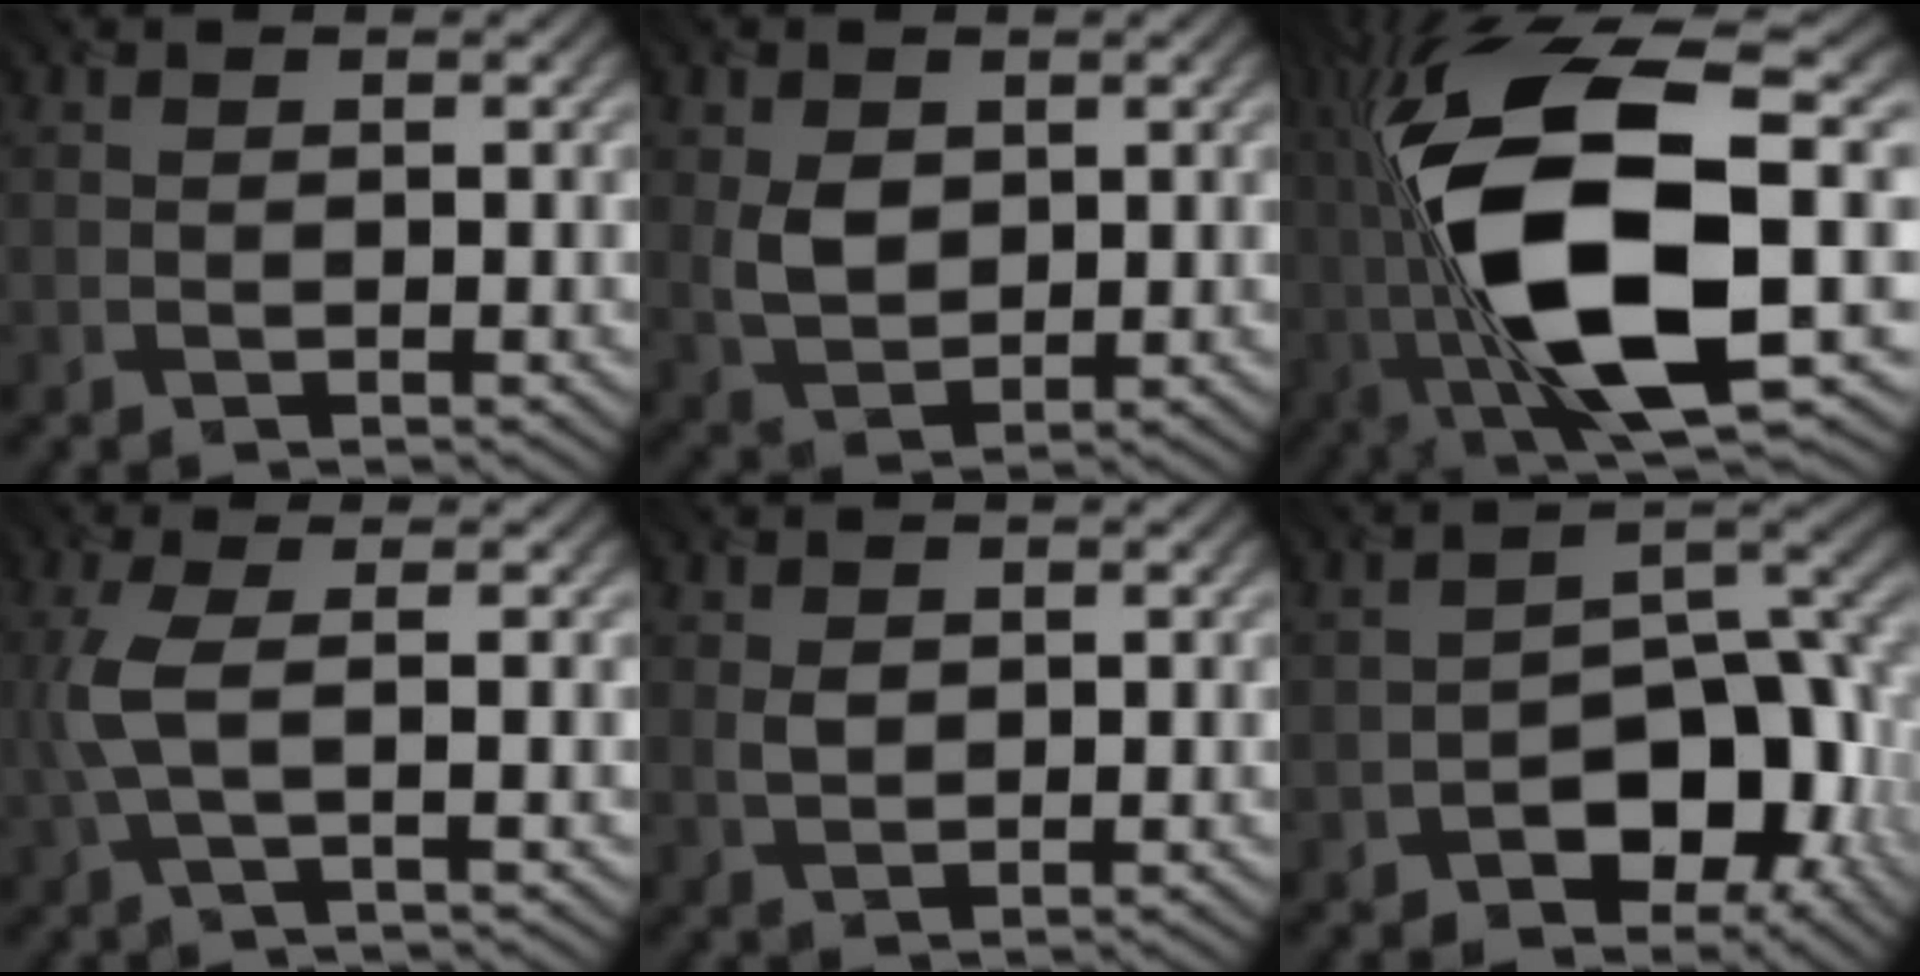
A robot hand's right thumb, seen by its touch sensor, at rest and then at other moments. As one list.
[{"total": 3.9, "force": [0.9, 2.8, 2.6], "torque": [-0.065, -0.005, 0.021]}, {"total": 18.3, "force": [-1.1, 7.0, 16.9], "torque": [-0.354, -0.011, -0.012]}, {"total": 4.2, "force": [0.3, 1.1, 4.1], "torque": [-0.108, 0.006, 0.003]}, {"total": 1.6, "force": [0.5, 1.1, 1.0], "torque": [-0.029, -0.002, 0.012]}, {"total": 9.6, "force": [-4.9, 5.7, 6.0], "torque": [-0.077, -0.007, -0.085]}]